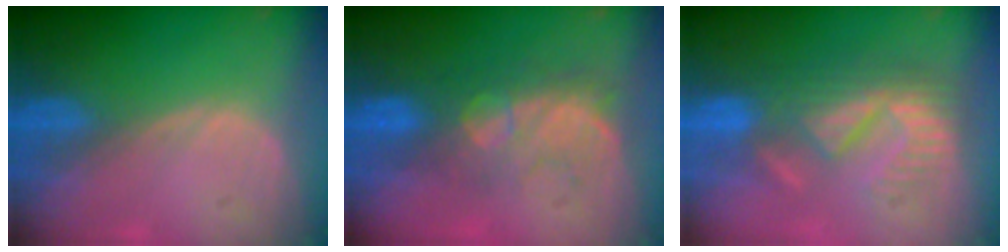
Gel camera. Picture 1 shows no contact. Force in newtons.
{"total": 8.2, "press": 7.6, "slide": 2.9}
{"total": 9.1, "press": 8.1, "slide": 4.1}